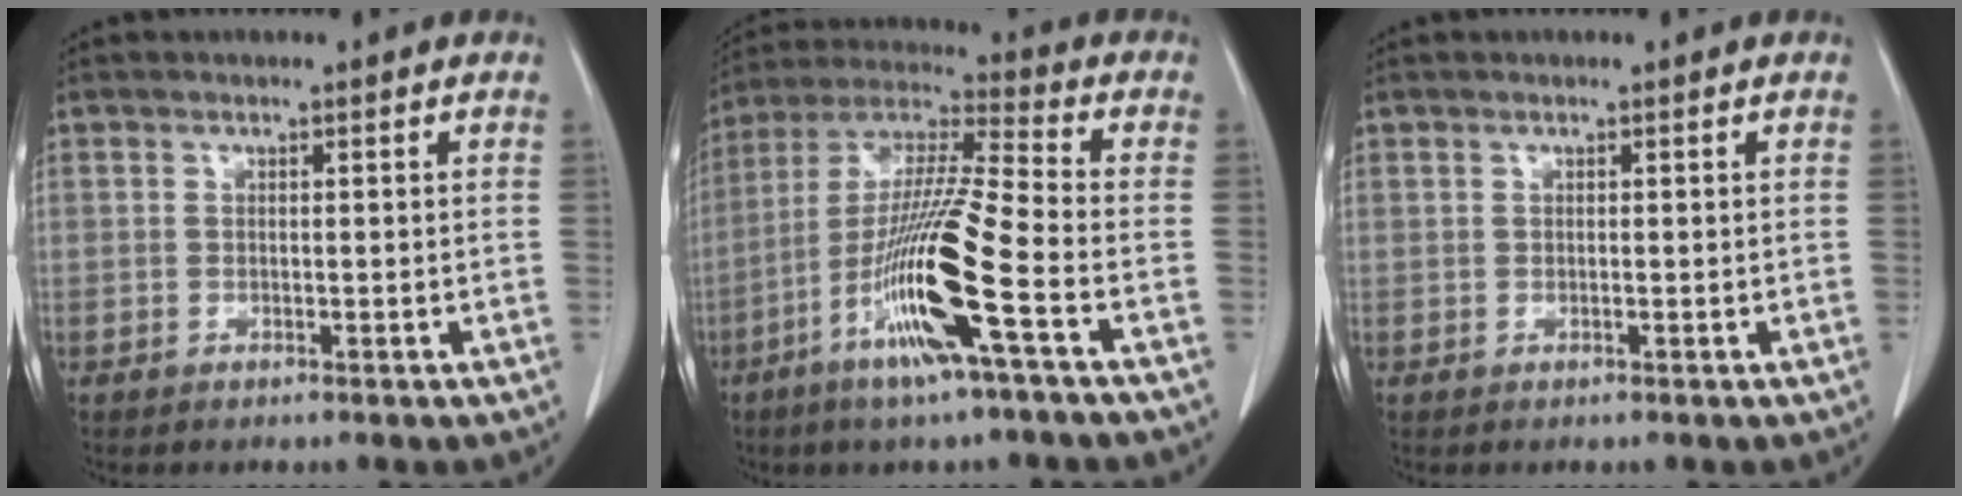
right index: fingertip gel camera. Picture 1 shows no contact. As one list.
[{"total": 16.2, "force": [-6.4, -0.5, 14.9], "torque": [-0.302, -0.015, -0.125]}, {"total": 0.0}]